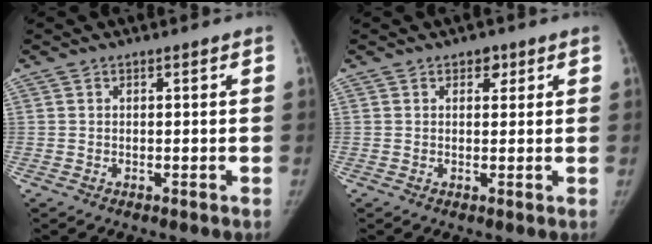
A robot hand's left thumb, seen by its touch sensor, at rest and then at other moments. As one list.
[{"total": 2.2, "force": [1.2, 1.5, 1.1], "torque": [0.000, -0.003, 0.013]}]